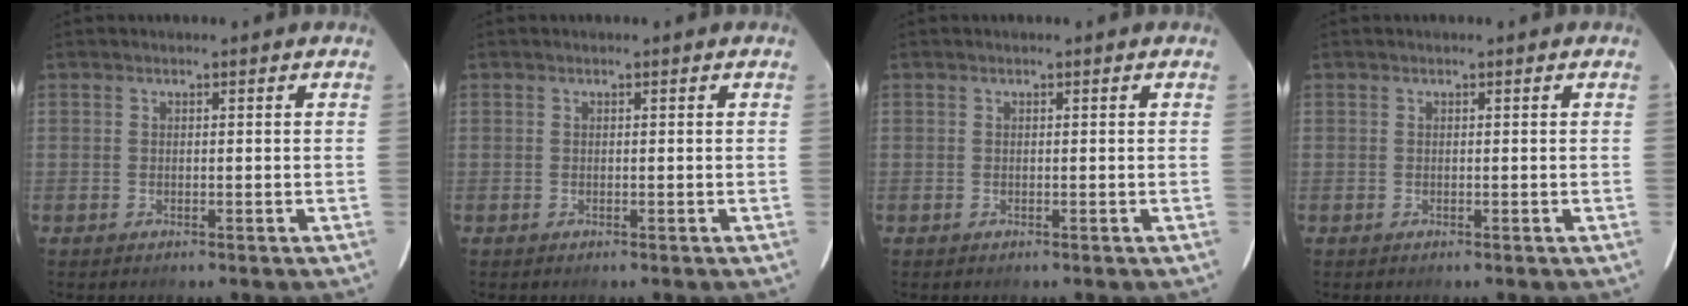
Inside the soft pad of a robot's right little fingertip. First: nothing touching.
{"total": 0.0}
{"total": 0.0}
{"total": 0.0}